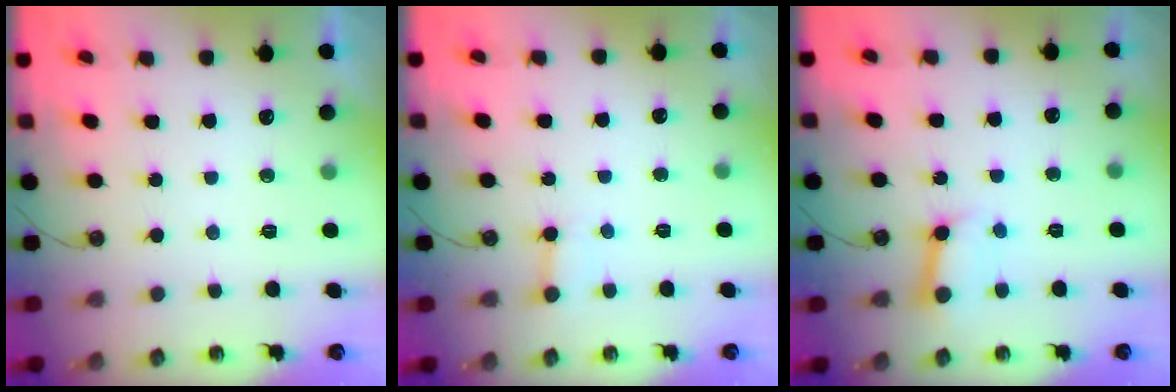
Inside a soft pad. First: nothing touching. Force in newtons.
{"total": 2.5, "press": 2.5, "slide": 0.4}
{"total": 6.7, "press": 6.6, "slide": 0.9}